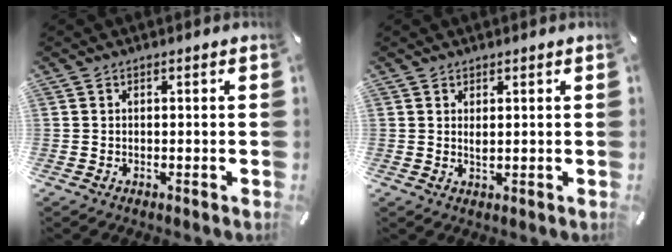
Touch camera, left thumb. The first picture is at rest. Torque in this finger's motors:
{"motor_torque": [0.36, 0.51, 0.12, -0.21, 0.07]}